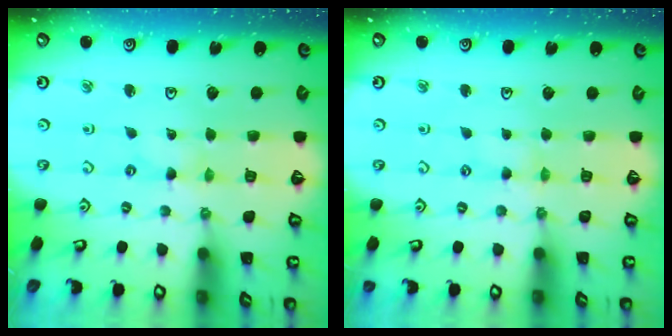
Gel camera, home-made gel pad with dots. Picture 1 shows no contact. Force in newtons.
{"total": 1.9, "press": 1.8, "slide": 0.3}